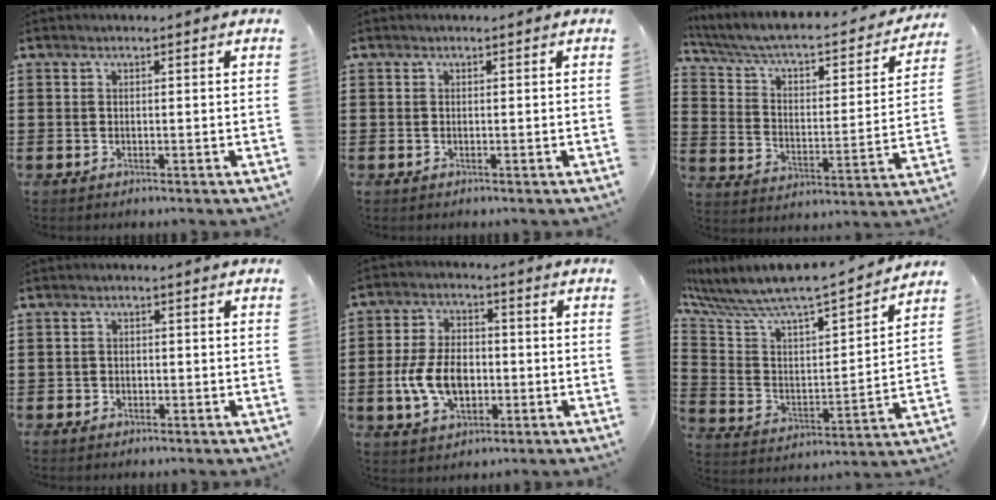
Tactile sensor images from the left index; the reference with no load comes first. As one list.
[{"total": 0.0}, {"total": 4.9, "force": [3.7, 1.5, 2.8], "torque": [-0.073, -0.034, 0.054]}, {"total": 1.2, "force": [-0.5, 1.0, 0.1], "torque": [-0.007, 0.003, -0.014]}, {"total": 8.8, "force": [-1.7, 5.4, 6.7], "torque": [-0.145, 0.003, -0.038]}, {"total": 6.8, "force": [6.3, 0.8, 2.4], "torque": [-0.084, -0.066, 0.097]}]